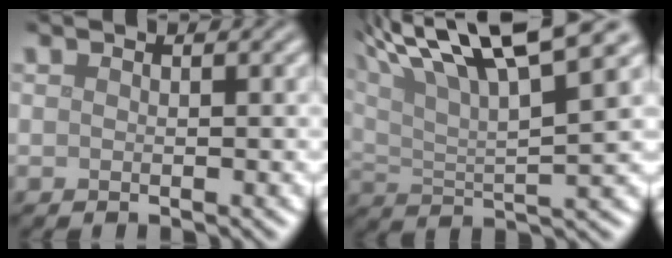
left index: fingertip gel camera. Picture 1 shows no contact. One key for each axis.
{"total": 12.0, "fx": 7.3, "fy": 2.8, "fz": 9.0, "tx": -0.156, "ty": 0.023, "tz": 0.123}